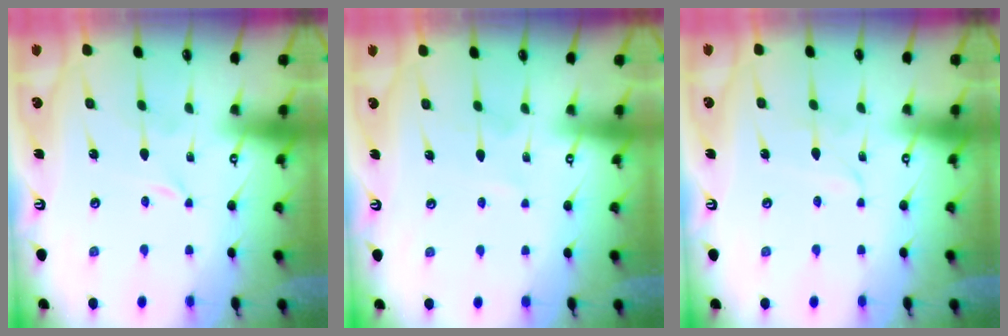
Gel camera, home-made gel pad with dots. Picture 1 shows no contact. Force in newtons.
{"total": 3.7, "press": 3.7, "slide": 0.3}
{"total": 1.8, "press": 1.7, "slide": 0.2}